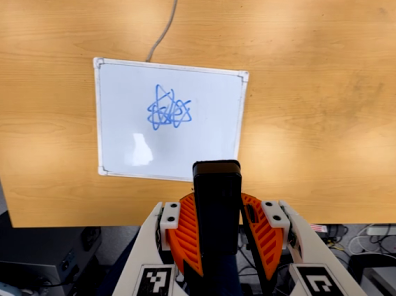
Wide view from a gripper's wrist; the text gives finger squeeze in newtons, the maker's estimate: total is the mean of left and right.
{"total": 5.9, "left": 5.6, "right": 6.2}